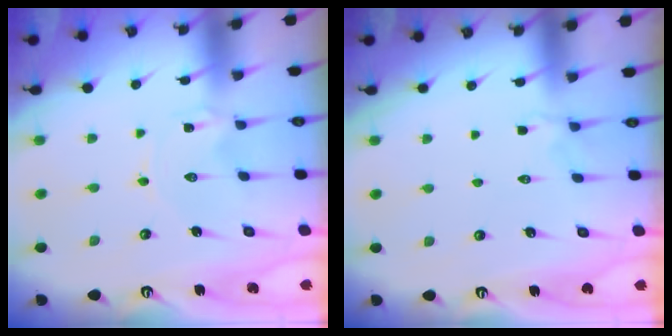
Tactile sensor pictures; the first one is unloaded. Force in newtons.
{"total": 2.1, "press": 1.3, "slide": 1.6}